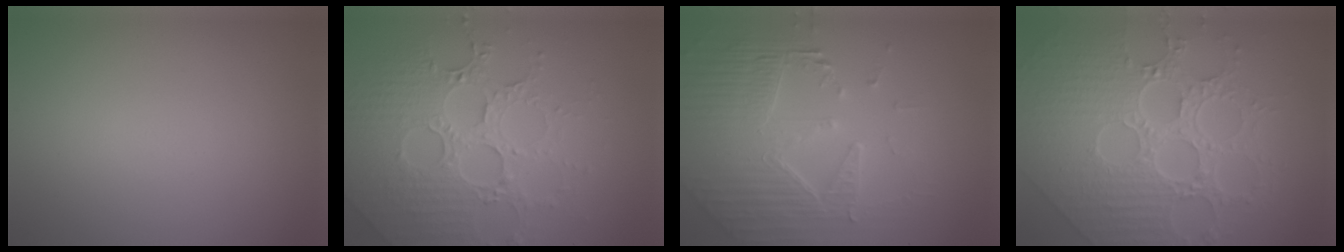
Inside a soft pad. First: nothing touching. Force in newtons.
{"total": 6.7, "press": 5.2, "slide": 4.2}
{"total": 7.1, "press": 5.2, "slide": 4.8}
{"total": 9.1, "press": 6.6, "slide": 6.2}